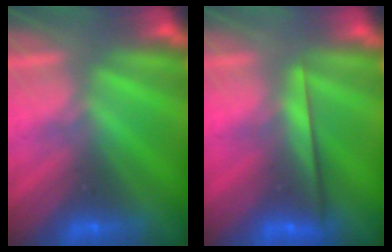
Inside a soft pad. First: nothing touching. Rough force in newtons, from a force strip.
{"total": 2.3}